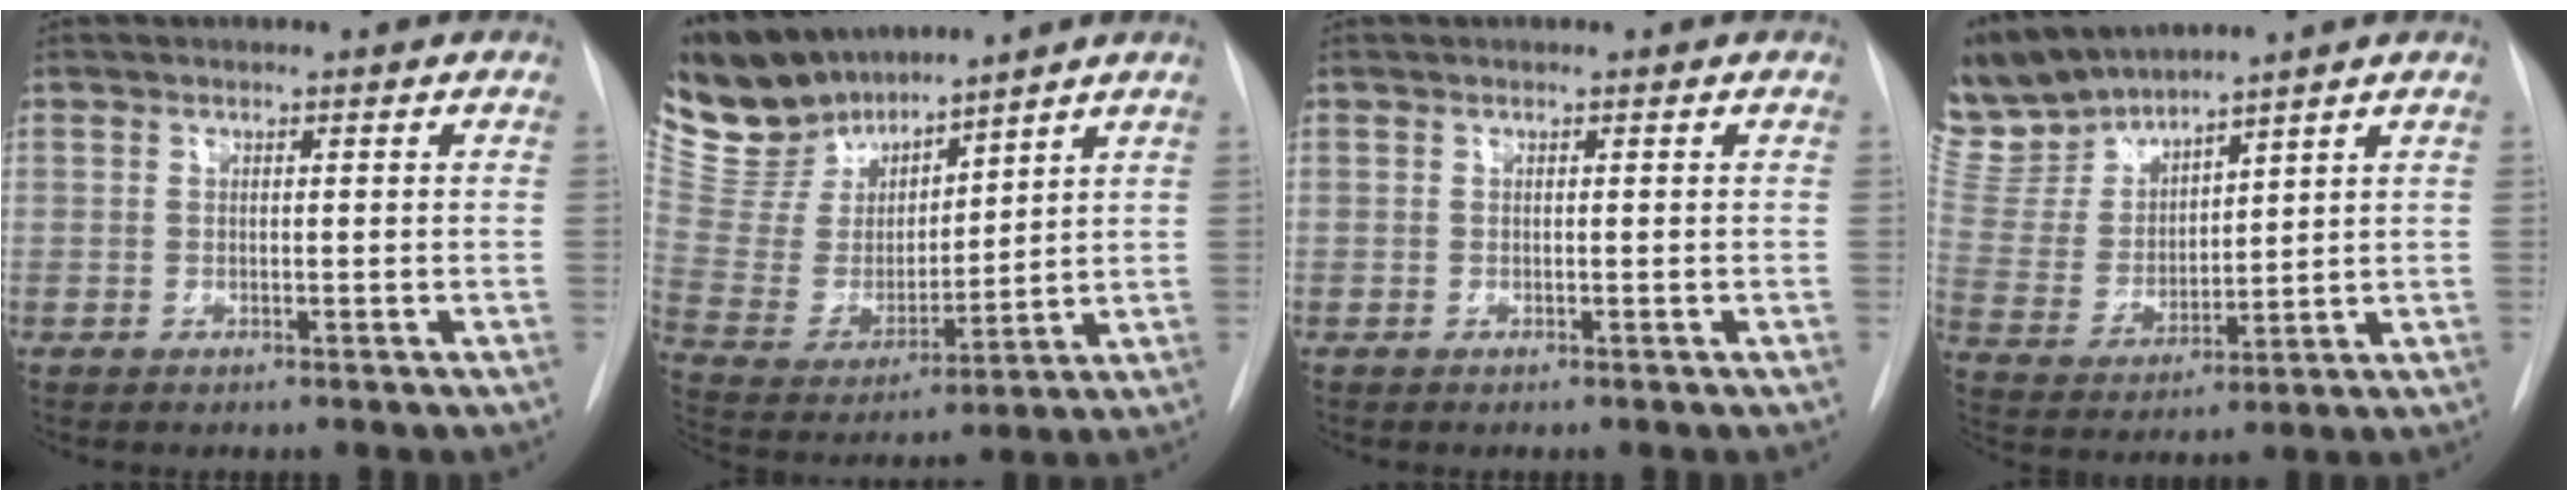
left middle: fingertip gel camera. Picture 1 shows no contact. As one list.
[{"total": 13.1, "force": [11.9, 4.7, 2.9], "torque": [-0.077, 0.010, 0.248]}, {"total": 0.0}, {"total": 11.1, "force": [10.6, 2.0, 2.6], "torque": [-0.073, 0.004, 0.230]}]